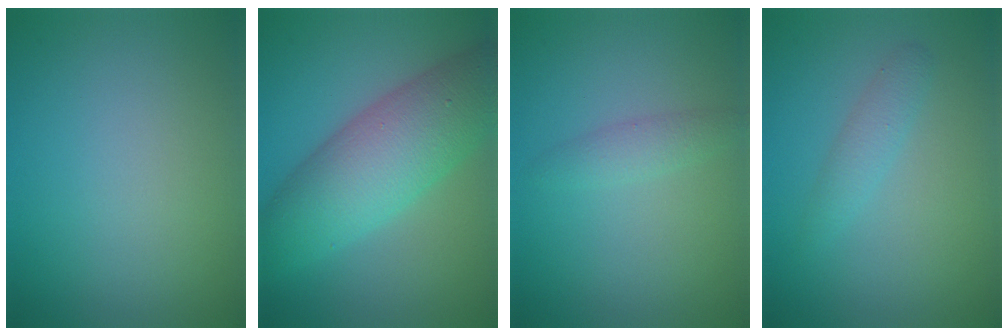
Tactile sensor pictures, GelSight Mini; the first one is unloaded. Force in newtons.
{"total": 8.8, "press": 8.8, "slide": 0.3}
{"total": 1.5, "press": 1.5, "slide": 0.1}
{"total": 1.6, "press": 1.6, "slide": 0.1}